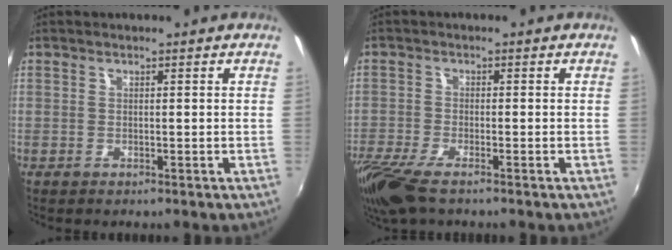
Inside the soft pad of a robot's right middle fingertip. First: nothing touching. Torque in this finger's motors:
{"motor_torque": [0.84, -0.77, 0.22, 0.13]}